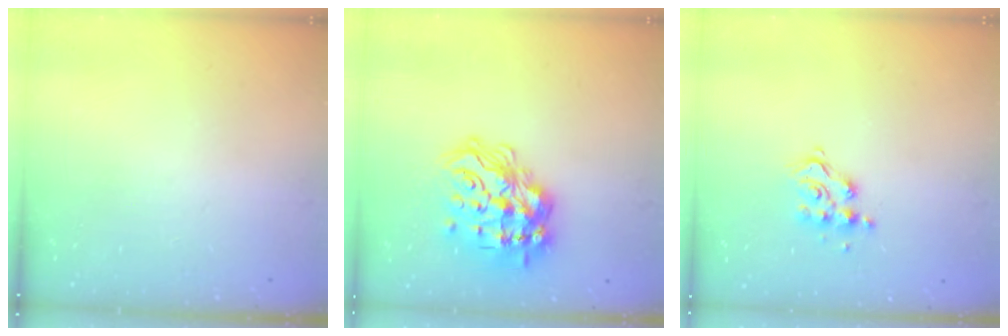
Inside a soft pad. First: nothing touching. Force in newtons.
{"total": 22.8, "press": 22.7, "slide": 2.4}
{"total": 9.8, "press": 9.8, "slide": 0.7}